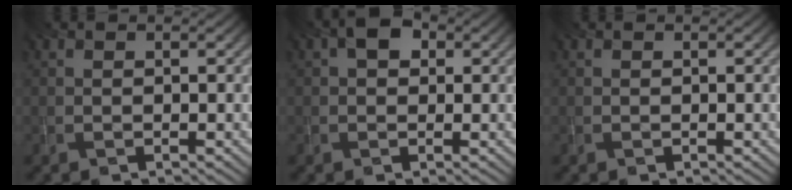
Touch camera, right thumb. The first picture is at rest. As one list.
[{"total": 2.2, "force": [0.6, 1.6, 1.5], "torque": [-0.028, 0.008, 0.000]}, {"total": 0.0}]